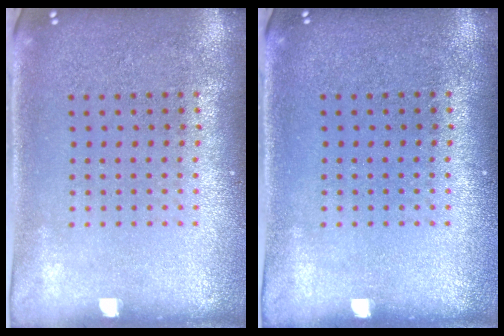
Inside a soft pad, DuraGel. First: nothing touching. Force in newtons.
{"total": 0.0}